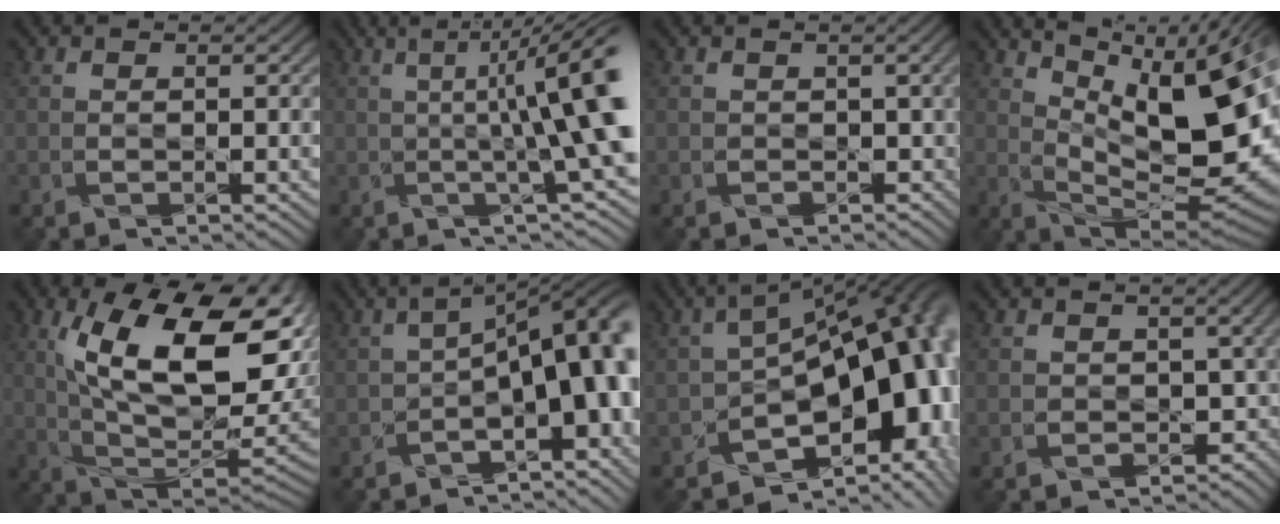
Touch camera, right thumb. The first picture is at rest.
{"total": 11.0, "force": [0.7, 1.9, 10.8], "torque": [-0.137, 0.013, 0.020]}
{"total": 0.8, "force": [0.0, 0.5, -0.5], "torque": [0.017, -0.004, 0.007]}
{"total": 15.0, "force": [5.3, 5.5, 12.9], "torque": [-0.196, 0.001, 0.101]}
{"total": 17.9, "force": [5.0, 8.9, 14.7], "torque": [-0.244, 0.013, 0.085]}
{"total": 11.8, "force": [-2.3, 4.9, 10.5], "torque": [-0.135, -0.015, -0.024]}
{"total": 17.7, "force": [-4.5, 10.0, 13.9], "torque": [-0.149, -0.035, -0.036]}
{"total": 3.6, "force": [-0.2, 3.3, 1.3], "torque": [-0.019, -0.020, -0.001]}